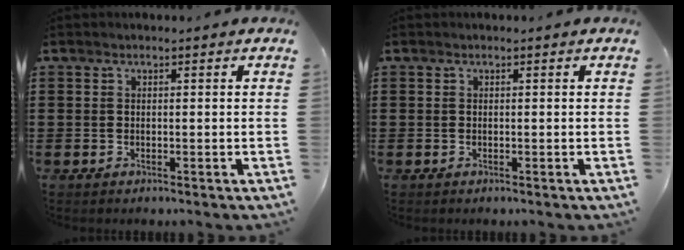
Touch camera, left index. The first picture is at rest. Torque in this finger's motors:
{"motor_torque": [-0.01, 0.00, 0.00, 0.00]}